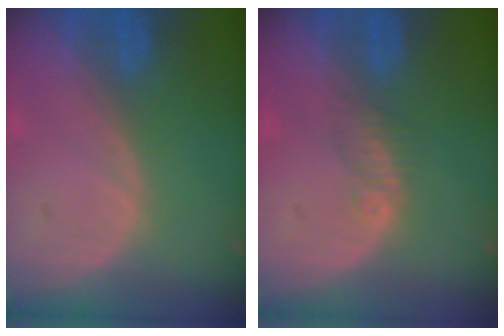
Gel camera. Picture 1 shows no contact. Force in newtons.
{"total": 1.8, "press": 1.6, "slide": 0.8}